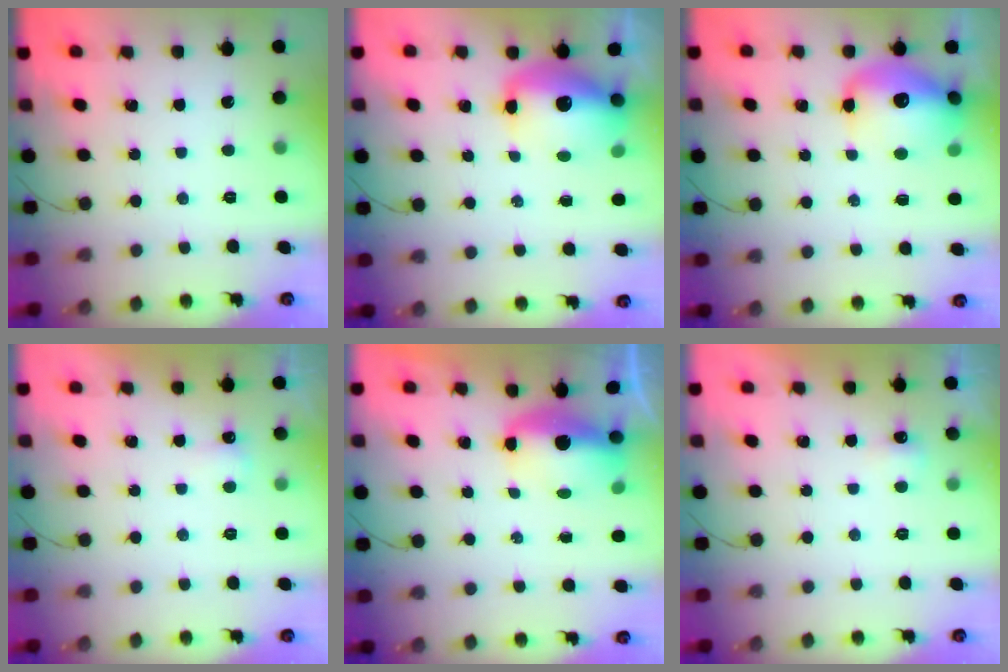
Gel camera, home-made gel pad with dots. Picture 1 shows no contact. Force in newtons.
{"total": 12.8, "press": 12.4, "slide": 2.9}
{"total": 15.2, "press": 14.8, "slide": 3.6}
{"total": 3.4, "press": 2.4, "slide": 2.5}
{"total": 9.0, "press": 7.7, "slide": 4.7}
{"total": 3.3, "press": 3.0, "slide": 1.4}